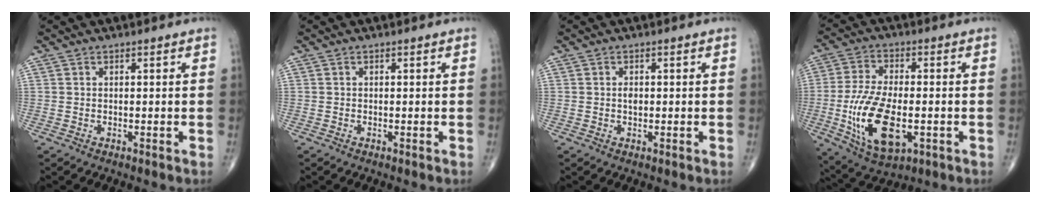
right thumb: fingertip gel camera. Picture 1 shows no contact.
{"total": 0.0}
{"total": 1.3, "force": [0.1, 0.8, 1.0], "torque": [-0.015, 0.000, 0.002]}
{"total": 16.0, "force": [-3.4, 7.8, 13.6], "torque": [-0.266, -0.004, -0.049]}